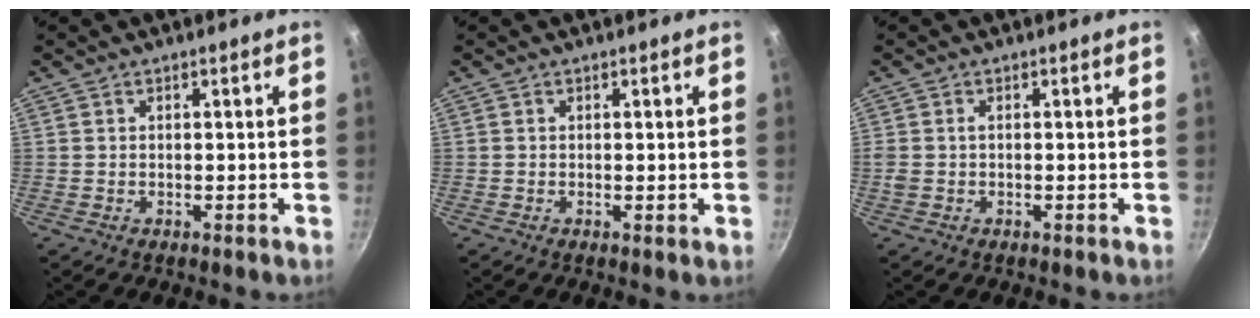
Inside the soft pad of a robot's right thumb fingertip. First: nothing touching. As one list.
[{"total": 0.5, "force": [0.0, 0.0, 0.5], "torque": [-0.008, -0.002, -0.002]}, {"total": 1.4, "force": [0.0, 0.9, 1.0], "torque": [-0.022, 0.002, 0.000]}]